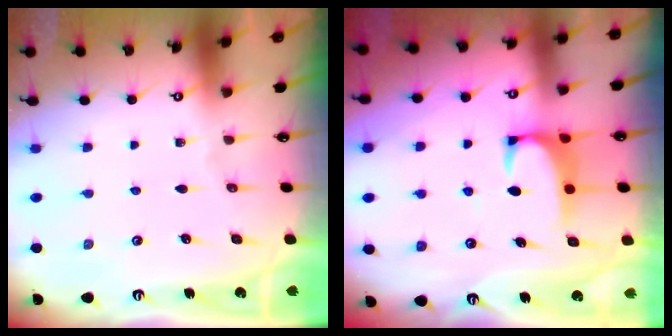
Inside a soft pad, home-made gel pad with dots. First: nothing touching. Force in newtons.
{"total": 2.0, "press": 1.9, "slide": 0.6}